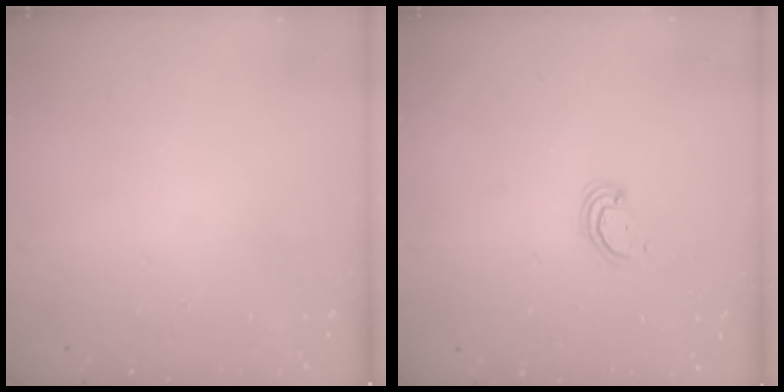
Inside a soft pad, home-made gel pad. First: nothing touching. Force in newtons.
{"total": 3.7, "press": 3.7, "slide": 0.3}